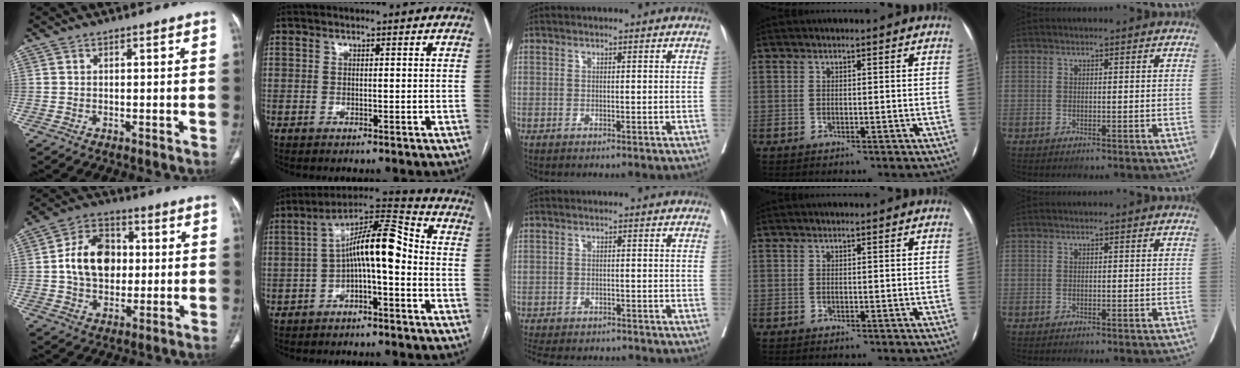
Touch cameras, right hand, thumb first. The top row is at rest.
{"thumb": {"total": 13.2, "force": [0.8, 9.8, 8.9], "torque": [-0.123, 0.014, 0.012]}, "index": {"total": 10.9, "force": [-1.2, 2.6, 10.6], "torque": [-0.181, 0.042, -0.021]}, "middle": {"total": 11.6, "force": [-10.3, 3.6, 4.1], "torque": [-0.084, -0.009, -0.132]}}